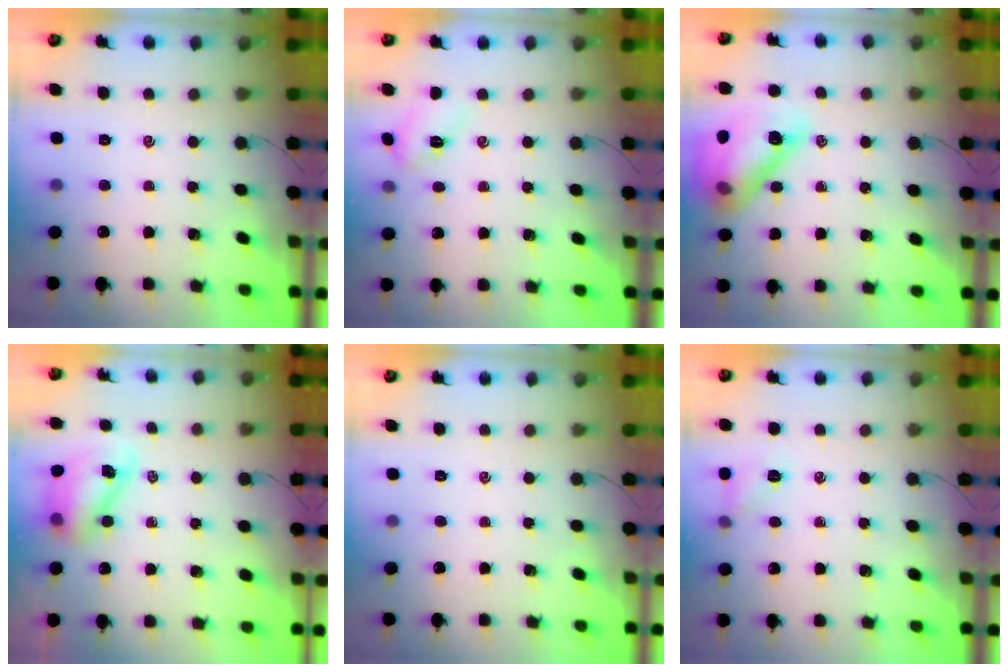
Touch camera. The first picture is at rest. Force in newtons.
{"total": 4.0, "press": 3.9, "slide": 1.0}
{"total": 18.1, "press": 18.0, "slide": 1.5}
{"total": 8.5, "press": 8.3, "slide": 1.8}
{"total": 0.0}
{"total": 6.3, "press": 6.0, "slide": 1.8}